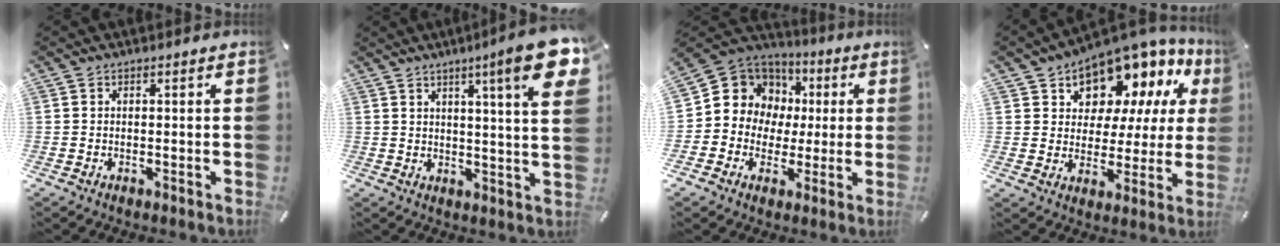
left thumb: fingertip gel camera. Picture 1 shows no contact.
{"total": 13.3, "force": [6.5, 1.2, 11.5], "torque": [-0.172, -0.033, 0.097]}
{"total": 10.0, "force": [1.8, 9.8, 1.4], "torque": [-0.043, -0.031, 0.037]}
{"total": 11.9, "force": [9.5, 6.5, 3.1], "torque": [-0.056, -0.094, 0.168]}